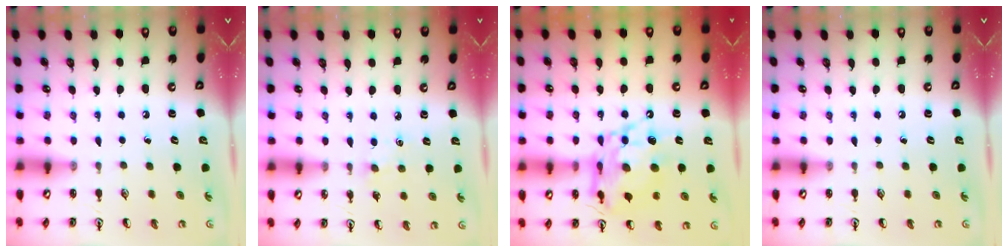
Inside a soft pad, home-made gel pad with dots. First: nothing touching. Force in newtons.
{"total": 2.2, "press": 2.2, "slide": 0.3}
{"total": 13.4, "press": 13.3, "slide": 1.3}
{"total": 0.0}